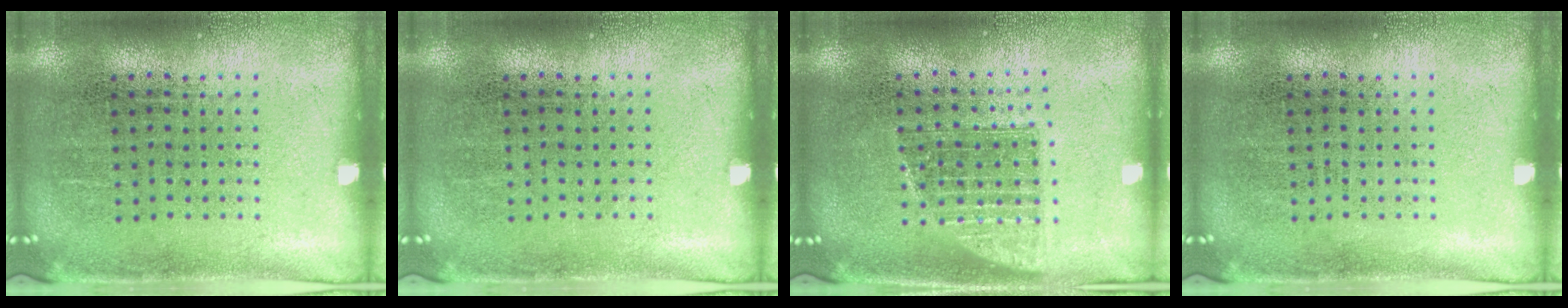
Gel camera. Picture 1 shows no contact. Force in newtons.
{"total": 0.0}
{"total": 1.3, "press": 1.1, "slide": 0.7}
{"total": 0.0}